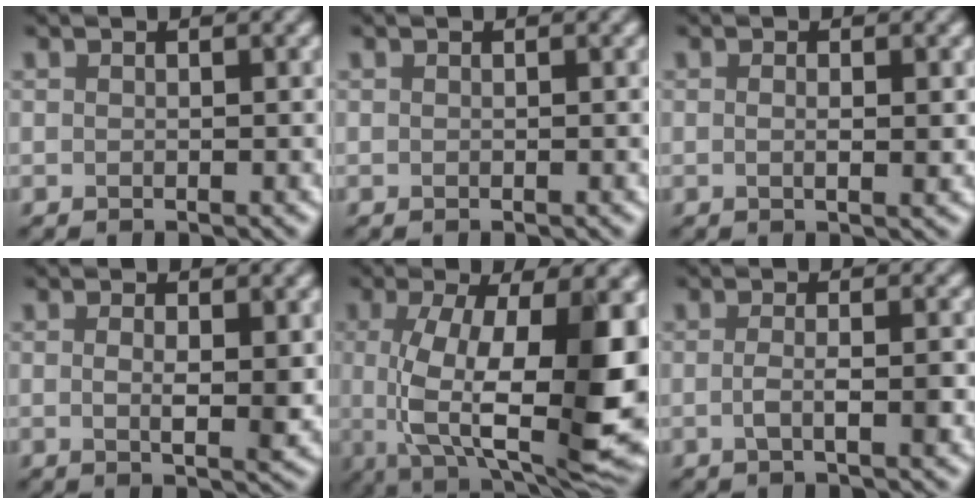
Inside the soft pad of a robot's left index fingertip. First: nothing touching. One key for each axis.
{"total": 0.0}
{"total": 1.6, "fx": 0.0, "fy": 0.4, "fz": 1.5, "tx": -0.025, "ty": -0.002, "tz": -0.001}
{"total": 3.1, "fx": 0.2, "fy": 0.9, "fz": 2.9, "tx": -0.053, "ty": -0.006, "tz": 0.004}
{"total": 14.7, "fx": -0.4, "fy": 5.6, "fz": 13.6, "tx": -0.210, "ty": -0.013, "tz": -0.005}
{"total": 2.7, "fx": -0.5, "fy": 0.7, "fz": 2.6, "tx": -0.047, "ty": 0.000, "tz": -0.011}